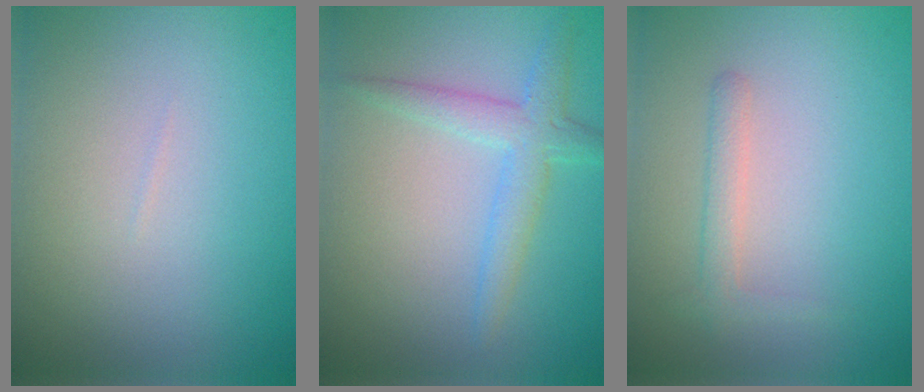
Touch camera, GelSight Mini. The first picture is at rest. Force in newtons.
{"total": 2.9, "press": 2.9, "slide": 0.1}
{"total": 0.9, "press": 0.9, "slide": 0.1}